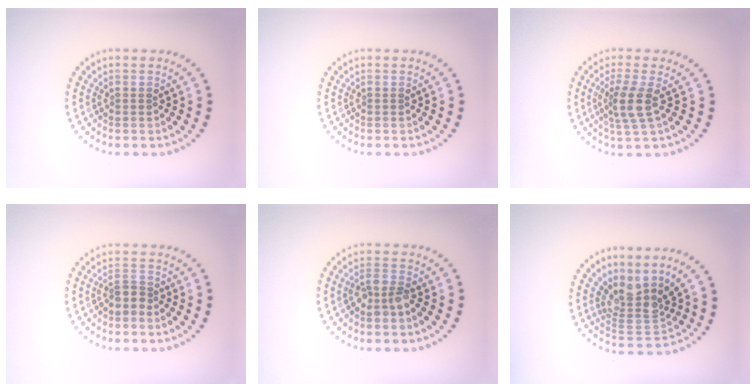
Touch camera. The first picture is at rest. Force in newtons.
{"total": 0.0}
{"total": 2.9, "press": 2.3, "slide": 1.7}
{"total": 1.8, "press": 1.3, "slide": 1.2}
{"total": 2.4, "press": 2.3, "slide": 0.7}
{"total": 3.7, "press": 2.5, "slide": 2.7}